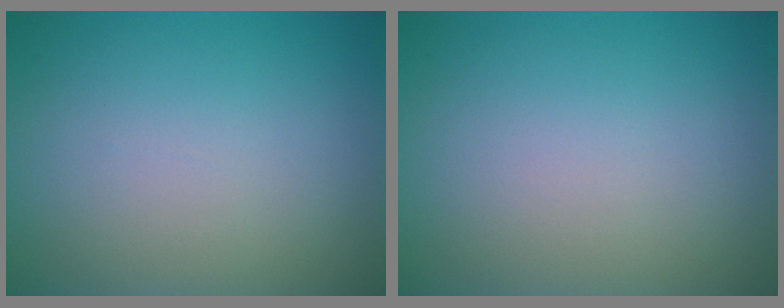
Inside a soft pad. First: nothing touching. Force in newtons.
{"total": 0.0}